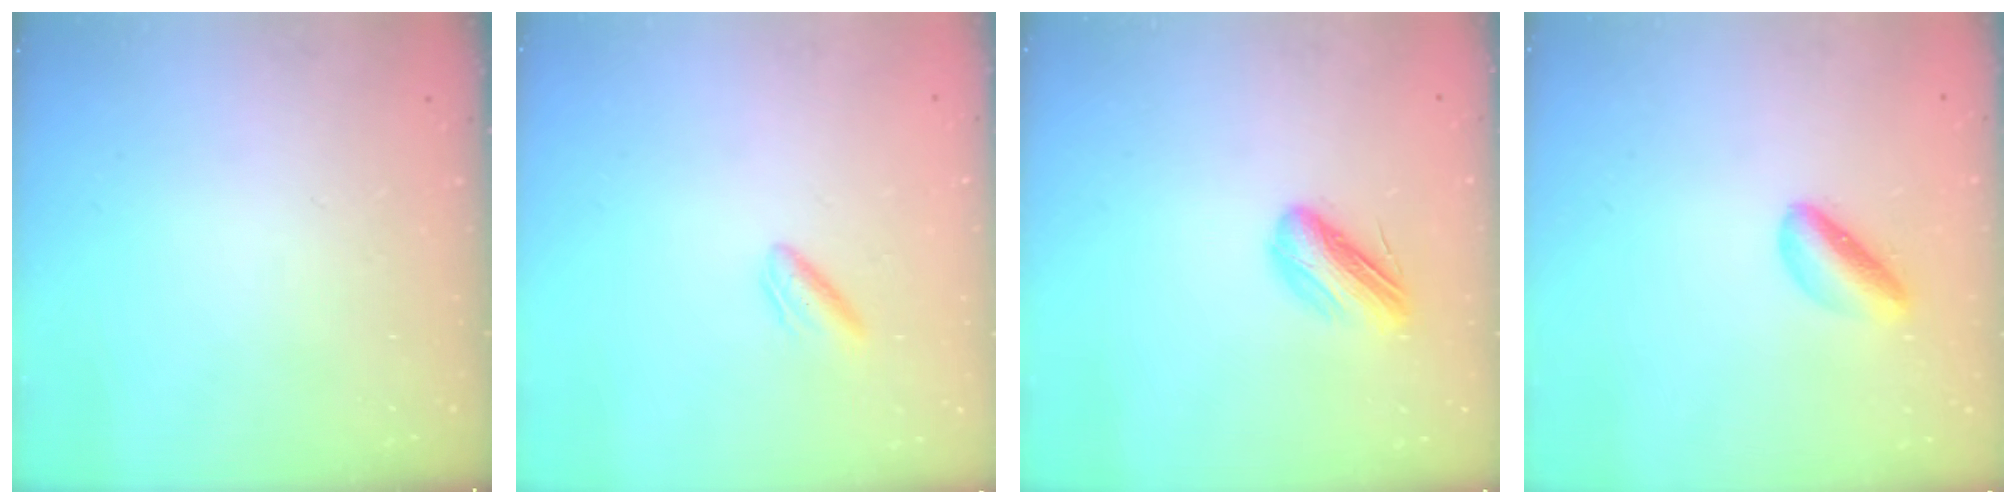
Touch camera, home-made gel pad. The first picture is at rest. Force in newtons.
{"total": 2.7, "press": 2.4, "slide": 1.2}
{"total": 7.3, "press": 7.3, "slide": 0.9}
{"total": 4.6, "press": 4.4, "slide": 1.3}